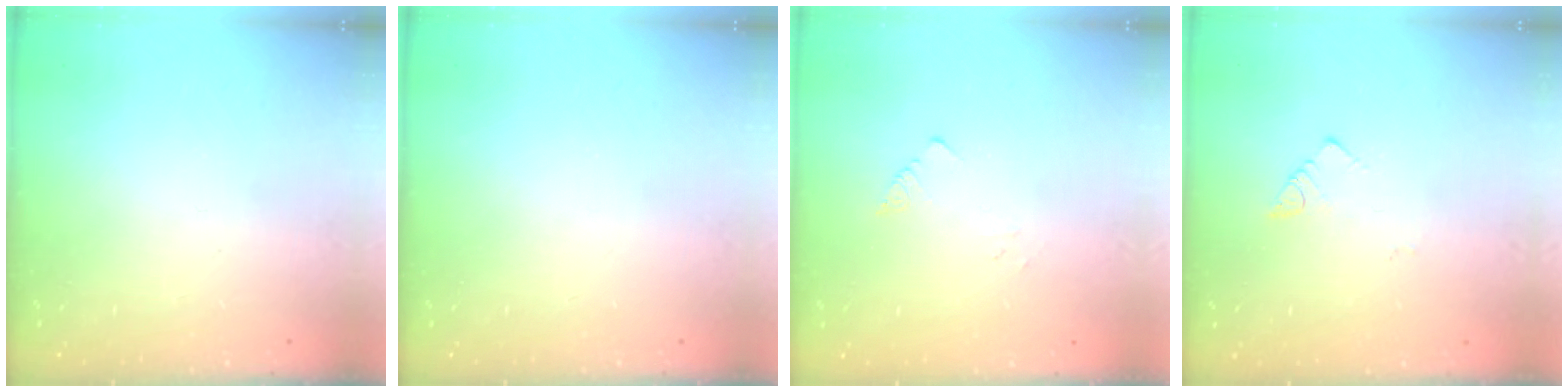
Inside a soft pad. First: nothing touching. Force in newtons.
{"total": 0.0}
{"total": 1.3, "press": 1.2, "slide": 0.1}
{"total": 2.7, "press": 2.6, "slide": 0.5}